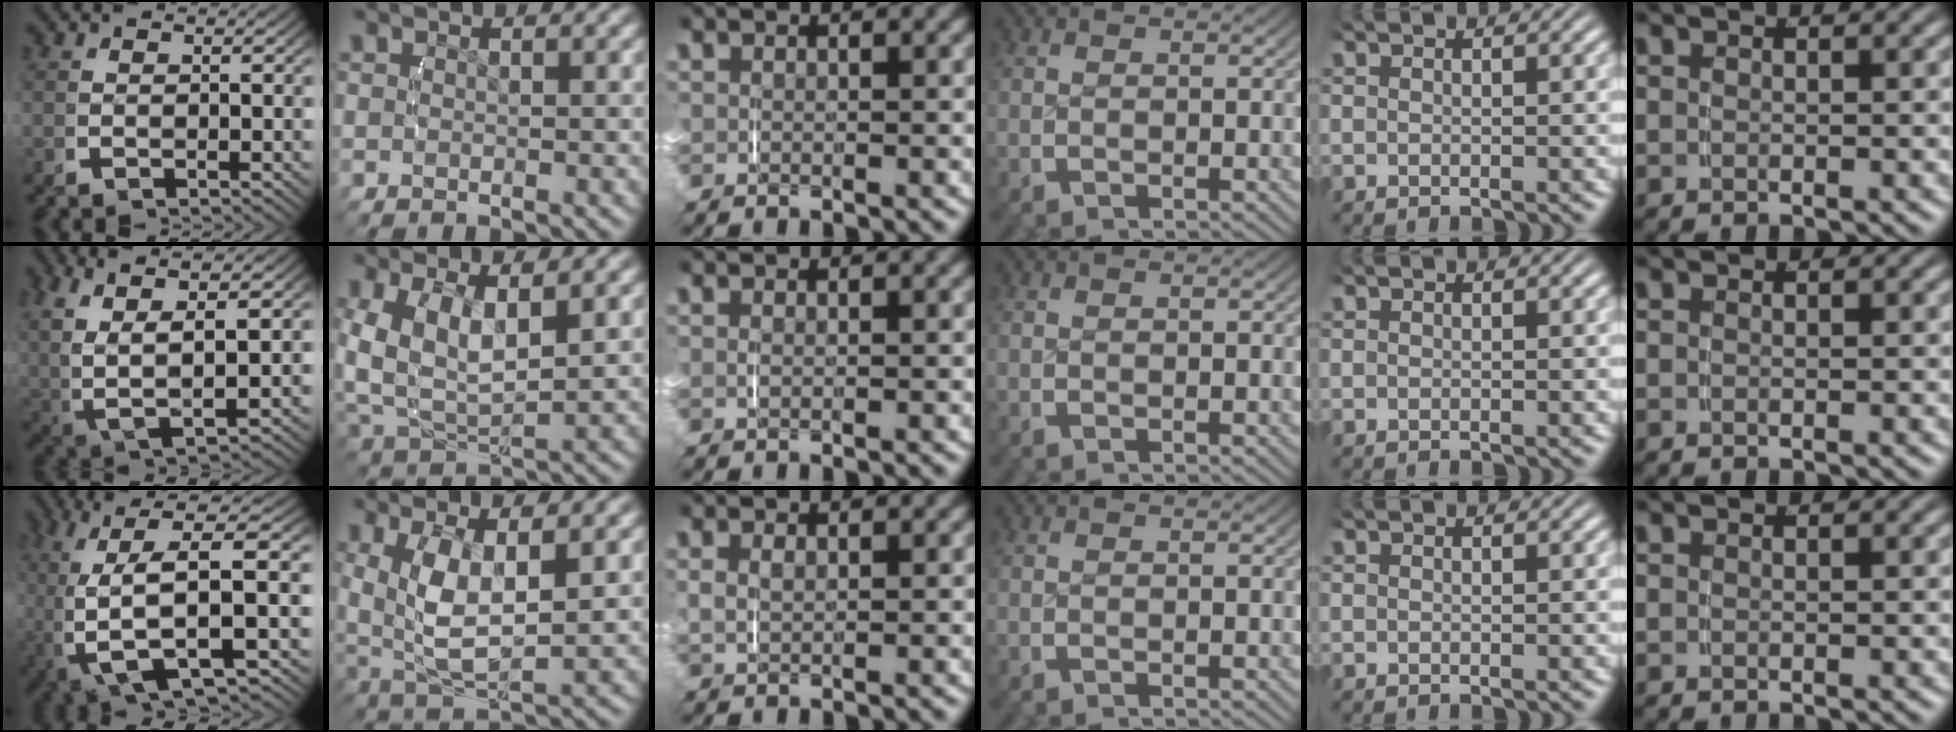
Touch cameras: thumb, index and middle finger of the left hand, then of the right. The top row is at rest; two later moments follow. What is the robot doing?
{"motion": "lift_and_place", "object": "backpack"}